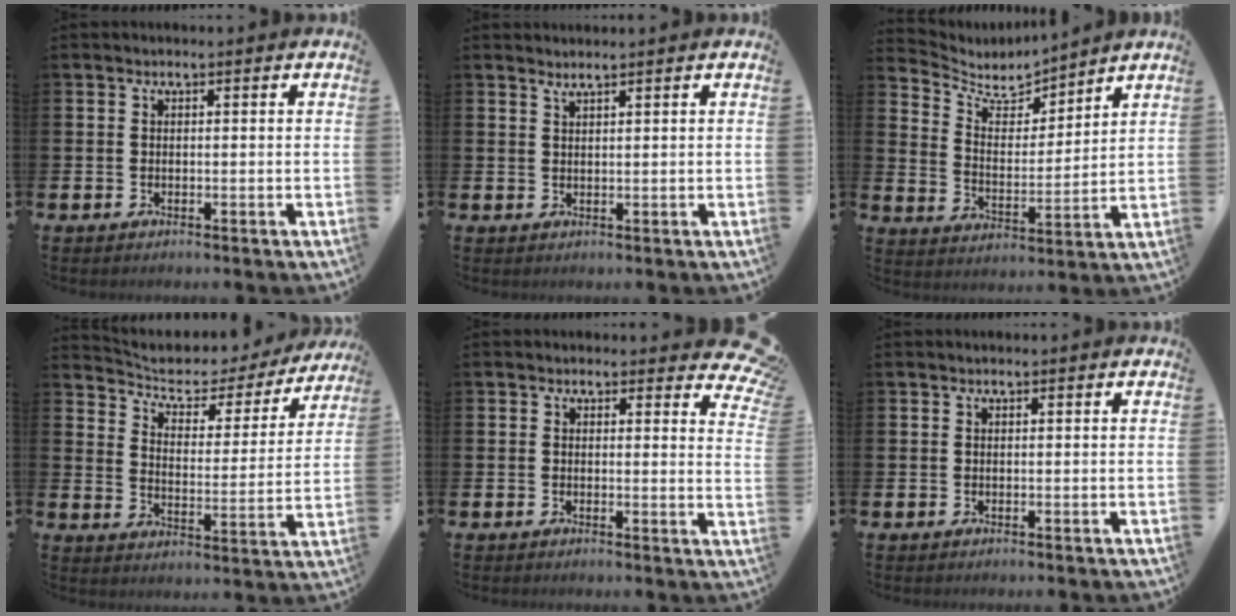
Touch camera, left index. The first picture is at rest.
{"total": 1.2, "force": [1.2, -0.2, 0.0], "torque": [-0.001, -0.004, 0.023]}
{"total": 6.0, "force": [5.6, 2.0, 0.9], "torque": [-0.056, -0.044, 0.096]}
{"total": 5.2, "force": [4.6, 2.0, 1.2], "torque": [-0.057, -0.036, 0.072]}
{"total": 2.4, "force": [2.0, 1.2, 0.4], "torque": [0.008, -0.014, 0.029]}
{"total": 0.0}